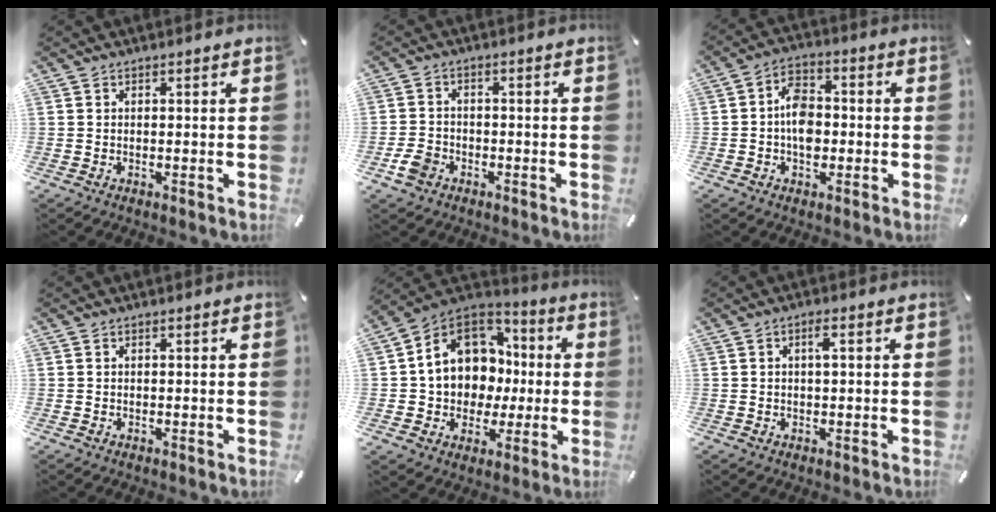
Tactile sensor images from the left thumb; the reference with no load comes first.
{"total": 4.7, "force": [-2.3, 3.6, 1.9], "torque": [-0.042, 0.009, -0.044]}
{"total": 7.7, "force": [-1.2, 5.4, 5.4], "torque": [-0.084, 0.013, -0.020]}
{"total": 0.0}
{"total": 13.9, "force": [1.8, 12.4, 6.0], "torque": [-0.127, -0.007, 0.043]}
{"total": 2.2, "force": [0.5, 0.8, 2.0], "torque": [-0.032, 0.003, 0.004]}